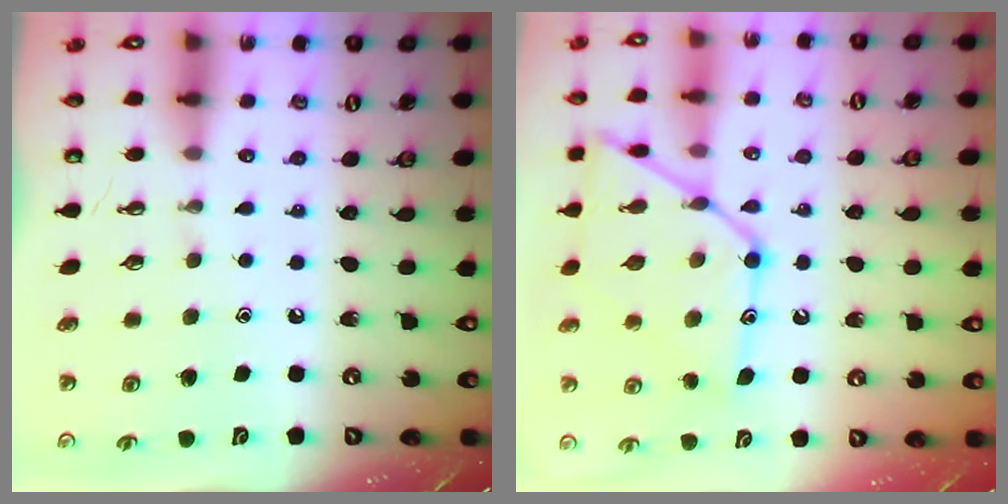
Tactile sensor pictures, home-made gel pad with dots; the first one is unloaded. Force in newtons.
{"total": 17.2, "press": 17.2, "slide": 1.4}